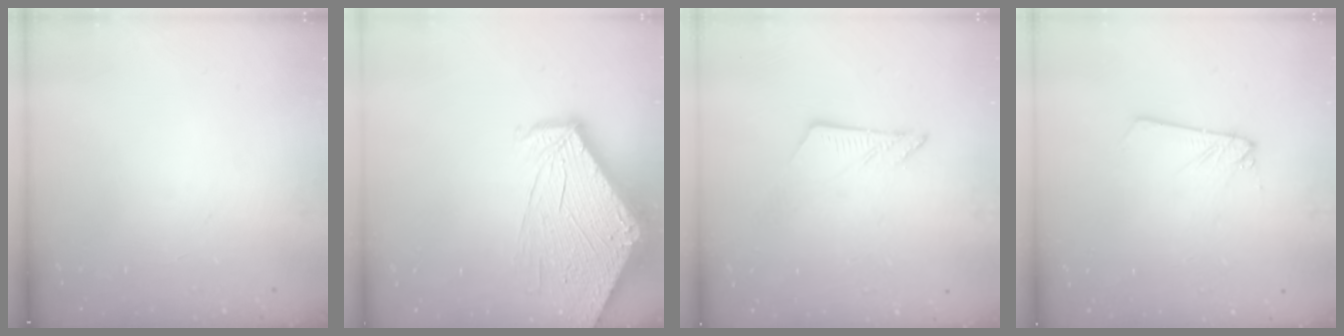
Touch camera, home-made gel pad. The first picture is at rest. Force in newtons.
{"total": 7.2, "press": 7.2, "slide": 0.7}
{"total": 7.6, "press": 7.6, "slide": 0.1}
{"total": 2.4, "press": 2.4, "slide": 0.1}